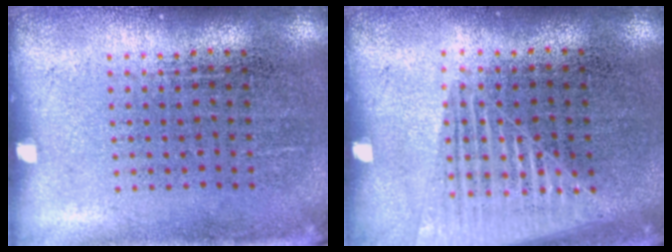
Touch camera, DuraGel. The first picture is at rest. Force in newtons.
{"total": 1.5, "press": 1.5, "slide": 0.4}